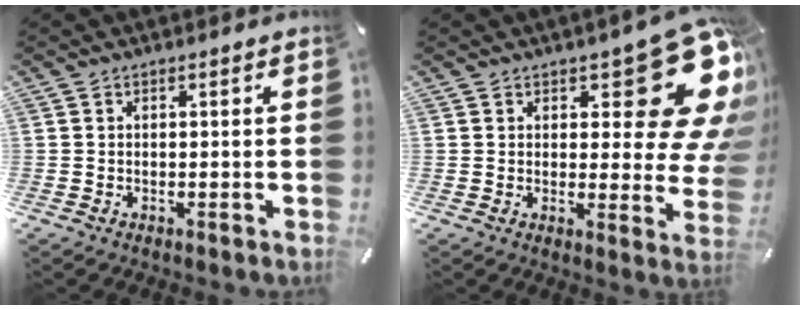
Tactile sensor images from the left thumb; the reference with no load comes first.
{"total": 16.6, "force": [9.5, 6.6, 12.0], "torque": [-0.120, -0.088, 0.156]}